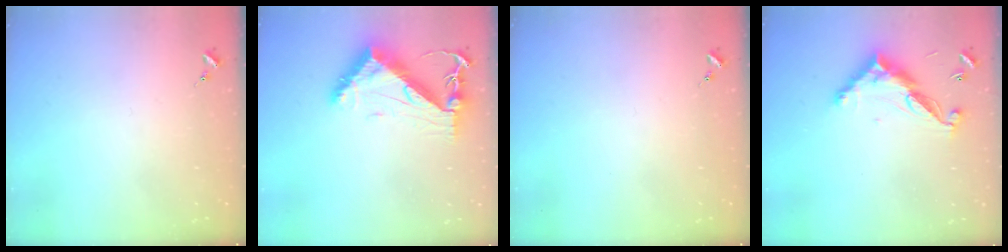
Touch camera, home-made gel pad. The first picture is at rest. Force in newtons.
{"total": 9.5, "press": 9.5, "slide": 1.1}
{"total": 0.0}
{"total": 12.8, "press": 12.8, "slide": 0.4}